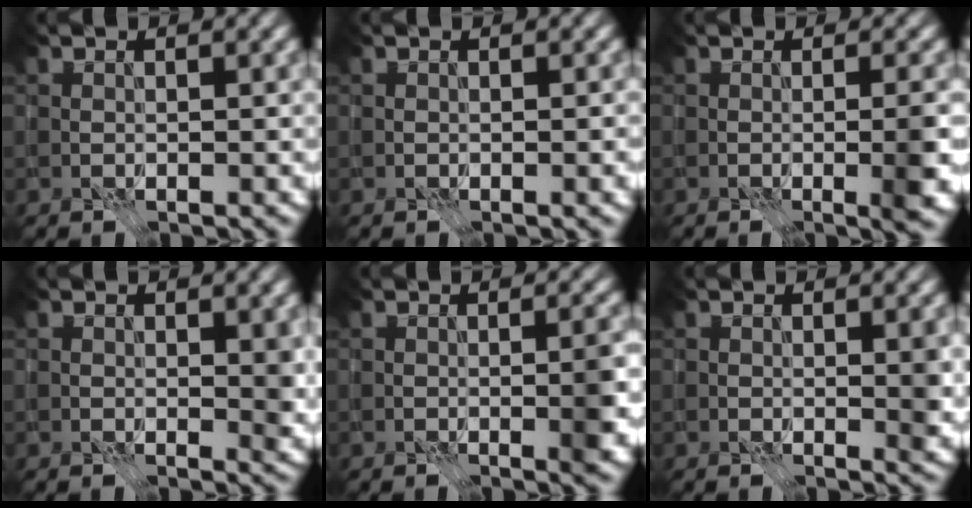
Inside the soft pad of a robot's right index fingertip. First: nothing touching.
{"total": 0.6, "force": [-0.2, 0.0, 0.5], "torque": [-0.007, 0.001, -0.004]}
{"total": 3.5, "force": [-0.7, 0.8, 3.3], "torque": [-0.043, 0.001, -0.013]}
{"total": 1.8, "force": [0.2, 0.6, 1.7], "torque": [-0.016, -0.004, 0.002]}
{"total": 3.2, "force": [-0.5, 0.6, 3.1], "torque": [-0.043, 0.002, -0.011]}
{"total": 1.8, "force": [0.0, 0.2, 1.8], "torque": [-0.024, -0.004, -0.001]}